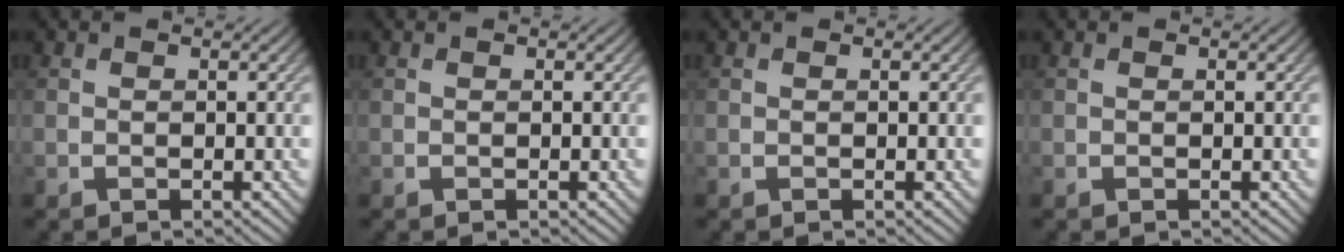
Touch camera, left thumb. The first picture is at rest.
{"total": 0.0}
{"total": 0.0}
{"total": 0.0}